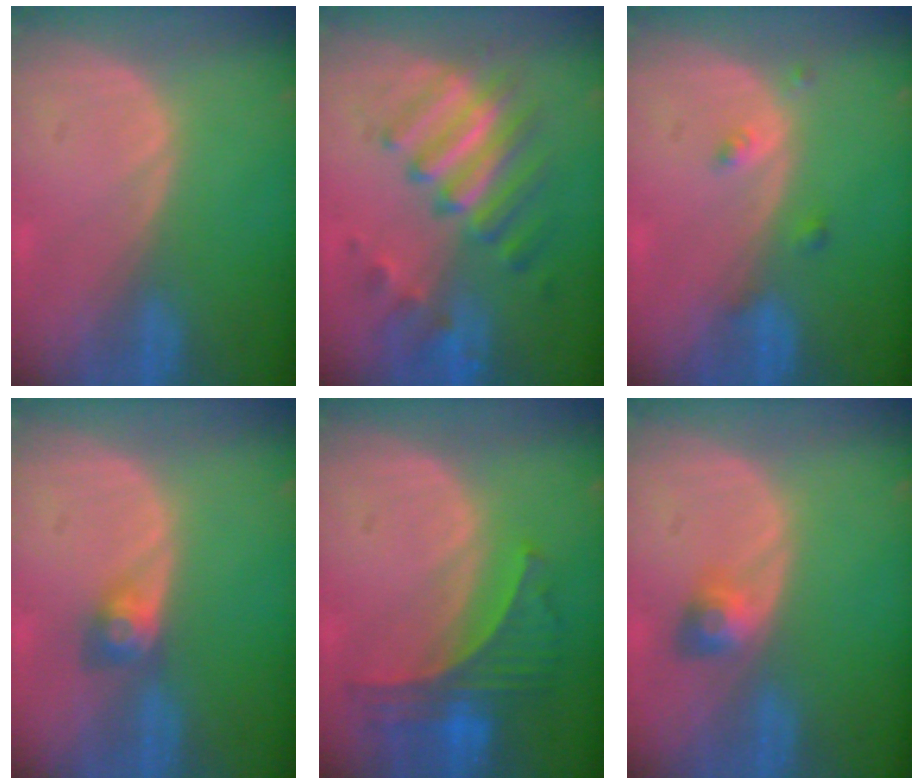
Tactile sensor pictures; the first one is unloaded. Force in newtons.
{"total": 8.9, "press": 8.5, "slide": 2.7}
{"total": 1.8, "press": 1.8, "slide": 0.1}
{"total": 3.0, "press": 2.6, "slide": 1.5}
{"total": 7.2, "press": 6.4, "slide": 3.3}
{"total": 3.0, "press": 2.6, "slide": 1.3}